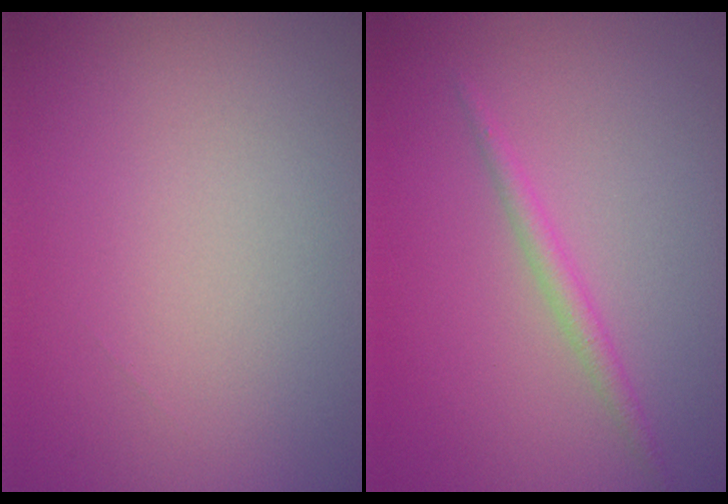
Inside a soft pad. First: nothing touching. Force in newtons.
{"total": 1.4, "press": 1.4, "slide": 0.1}